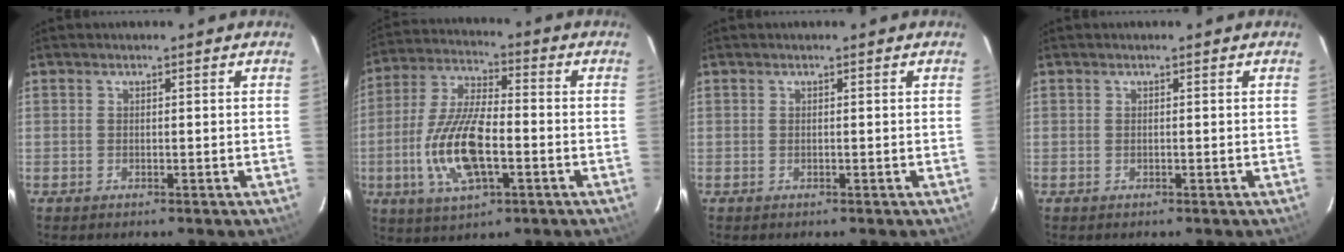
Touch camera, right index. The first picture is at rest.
{"total": 15.1, "force": [-3.8, 5.8, 13.4], "torque": [-0.284, -0.005, -0.072]}
{"total": 0.0}
{"total": 0.0}